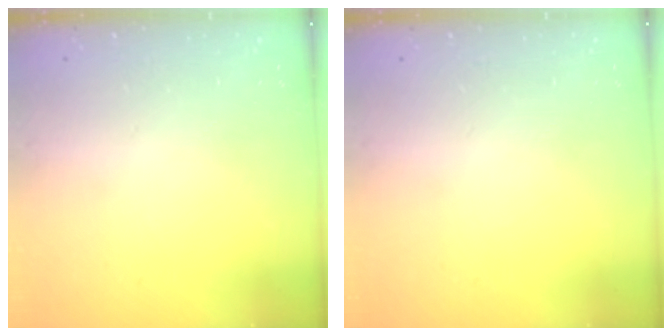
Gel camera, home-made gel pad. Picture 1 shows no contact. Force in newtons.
{"total": 0.0}